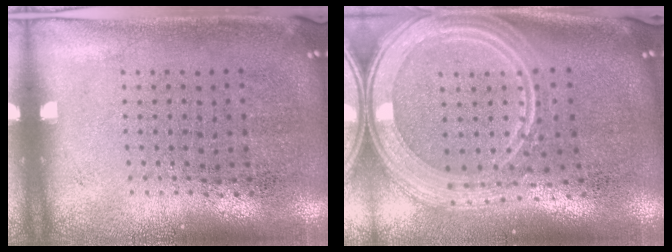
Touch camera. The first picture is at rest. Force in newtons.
{"total": 3.3, "press": 2.6, "slide": 2.0}